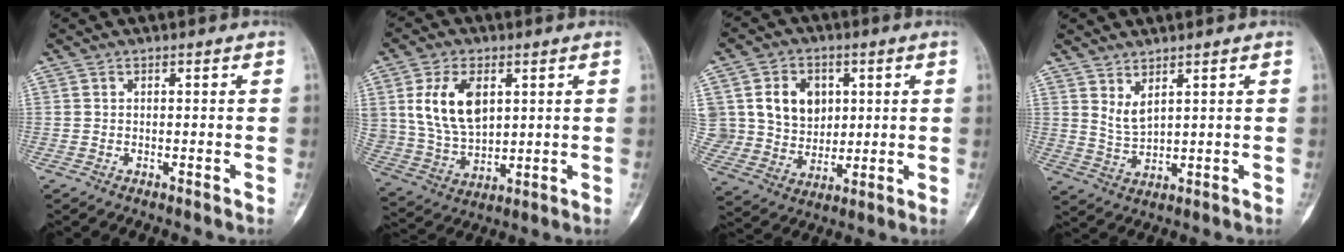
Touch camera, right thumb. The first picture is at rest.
{"total": 12.9, "force": [3.8, 8.0, 9.3], "torque": [-0.161, -0.013, 0.085]}
{"total": 14.2, "force": [3.9, 11.8, 6.8], "torque": [-0.080, -0.001, 0.087]}
{"total": 4.0, "force": [2.5, 1.5, 2.8], "torque": [-0.048, -0.031, 0.056]}